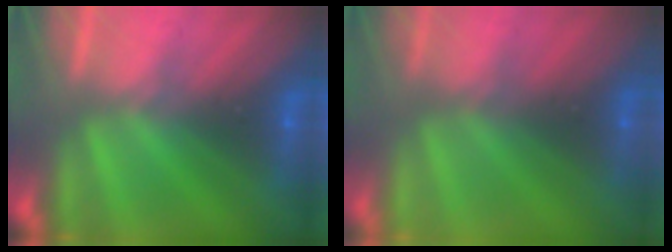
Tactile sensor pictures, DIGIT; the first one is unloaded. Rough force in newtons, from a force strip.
{"total": 3.0}